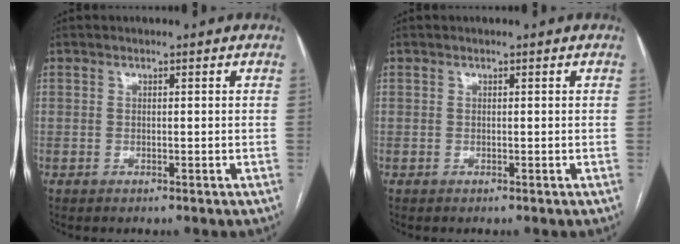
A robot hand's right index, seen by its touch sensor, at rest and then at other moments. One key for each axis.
{"total": 0.0}